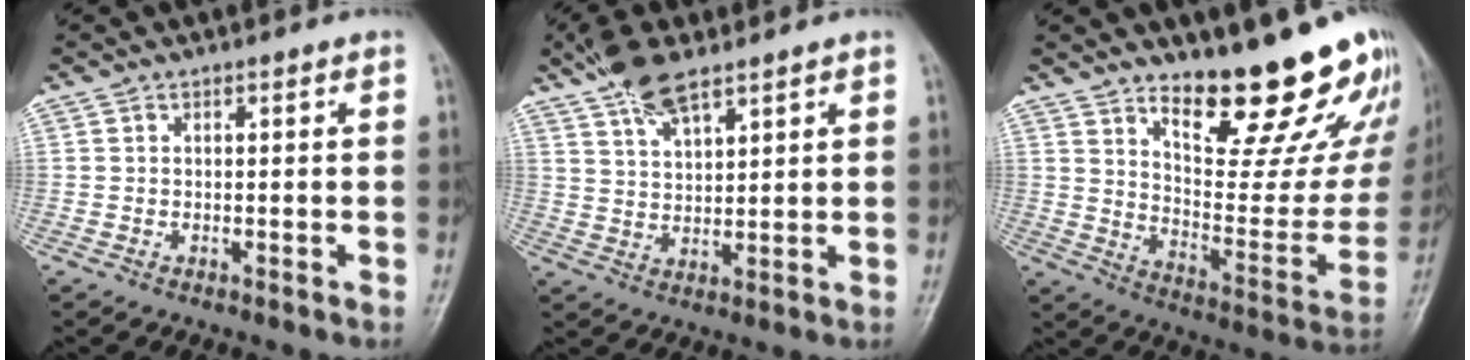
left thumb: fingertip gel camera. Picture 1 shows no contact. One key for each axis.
{"total": 7.6, "fx": 5.5, "fy": 2.6, "fz": 4.5, "tx": -0.076, "ty": -0.019, "tz": 0.105}
{"total": 23.0, "fx": 16.8, "fy": 7.4, "fz": 13.8, "tx": -0.147, "ty": -0.119, "tz": 0.242}